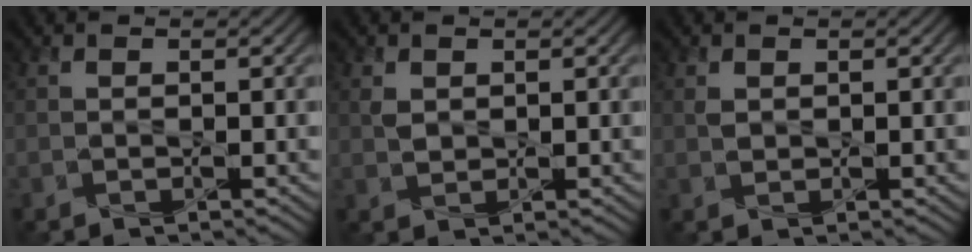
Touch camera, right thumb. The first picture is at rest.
{"total": 1.3, "force": [0.5, 1.0, 0.7], "torque": [-0.021, -0.001, 0.013]}
{"total": 0.8, "force": [0.3, 0.6, 0.4], "torque": [-0.016, -0.002, 0.009]}